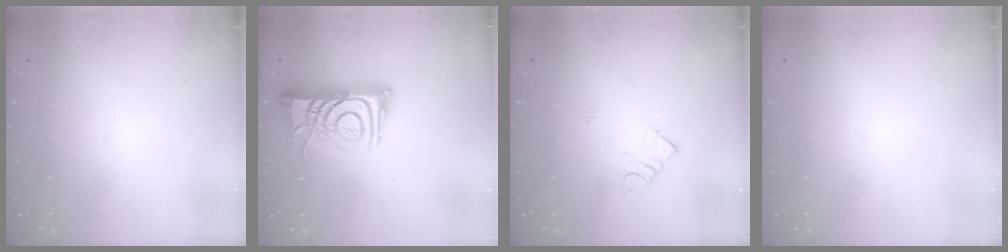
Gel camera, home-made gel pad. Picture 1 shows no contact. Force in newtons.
{"total": 11.8, "press": 11.7, "slide": 1.1}
{"total": 3.2, "press": 3.1, "slide": 0.4}
{"total": 1.6, "press": 1.6, "slide": 0.1}